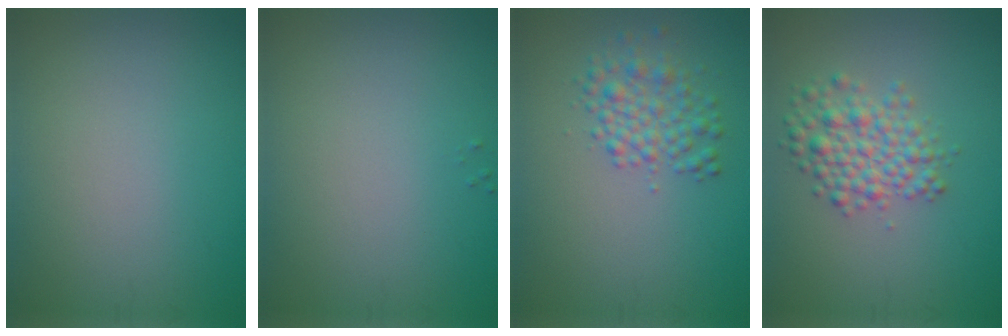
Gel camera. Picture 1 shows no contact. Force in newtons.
{"total": 0.0}
{"total": 2.9, "press": 2.9, "slide": 0.0}
{"total": 3.9, "press": 3.9, "slide": 0.1}